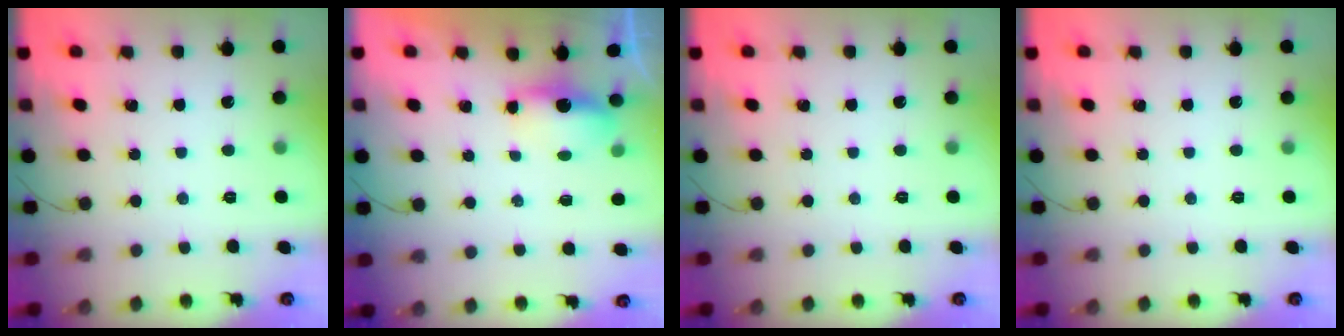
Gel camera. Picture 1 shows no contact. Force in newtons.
{"total": 7.2, "press": 5.3, "slide": 4.8}
{"total": 0.0}
{"total": 0.0}